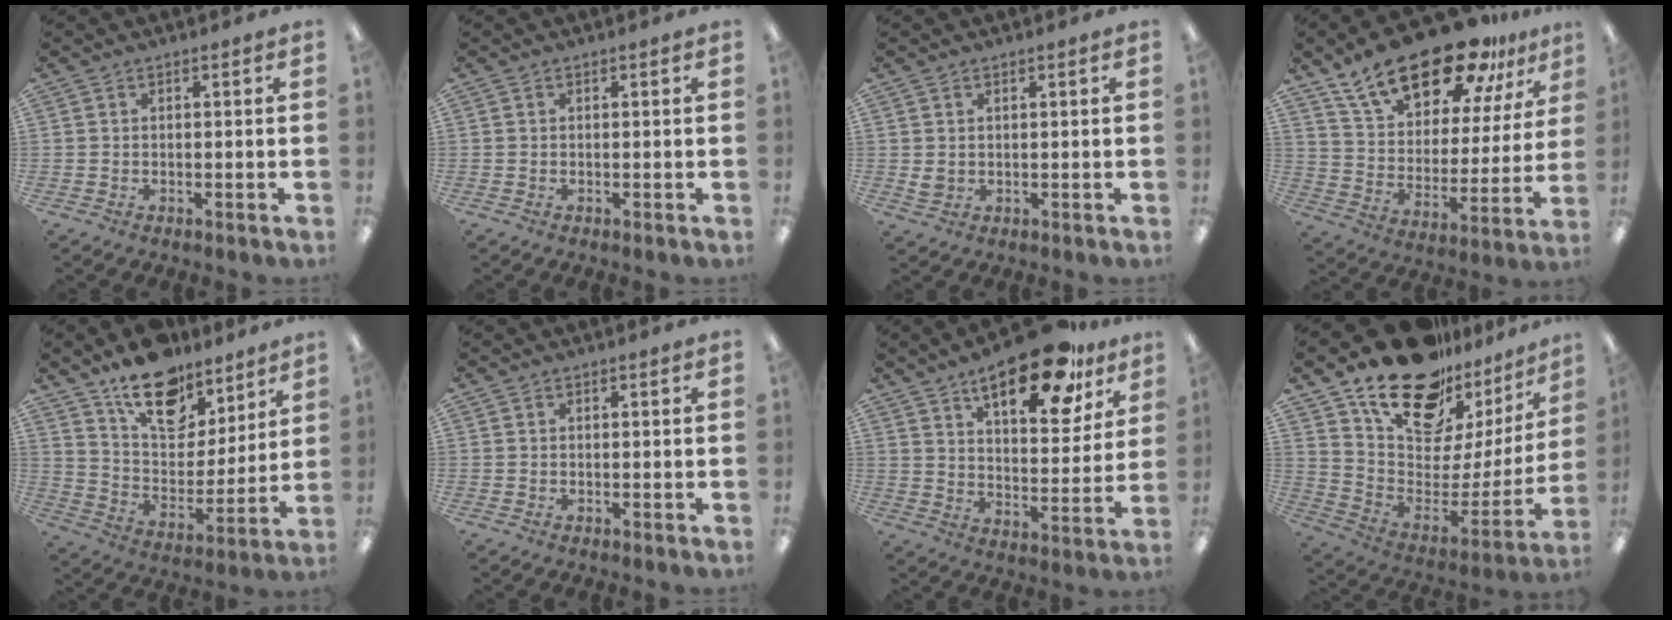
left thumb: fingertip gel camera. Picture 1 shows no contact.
{"total": 0.0}
{"total": 2.0, "force": [0.8, 1.5, 1.0], "torque": [-0.012, -0.002, 0.013]}
{"total": 22.5, "force": [16.5, 9.6, 12.0], "torque": [-0.202, -0.099, 0.285]}
{"total": 17.3, "force": [12.6, 9.1, 7.6], "torque": [-0.123, -0.081, 0.226]}
{"total": 0.0}
{"total": 19.7, "force": [13.4, 7.4, 12.4], "torque": [-0.174, -0.076, 0.215]}
{"total": 23.1, "force": [17.2, 11.2, 10.6], "torque": [-0.180, -0.110, 0.312]}